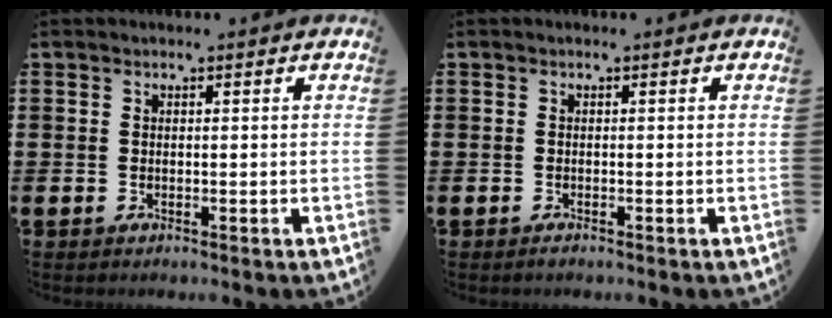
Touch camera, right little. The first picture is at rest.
{"total": 0.6, "force": [-0.4, 0.1, 0.4], "torque": [-0.007, -0.002, -0.007]}